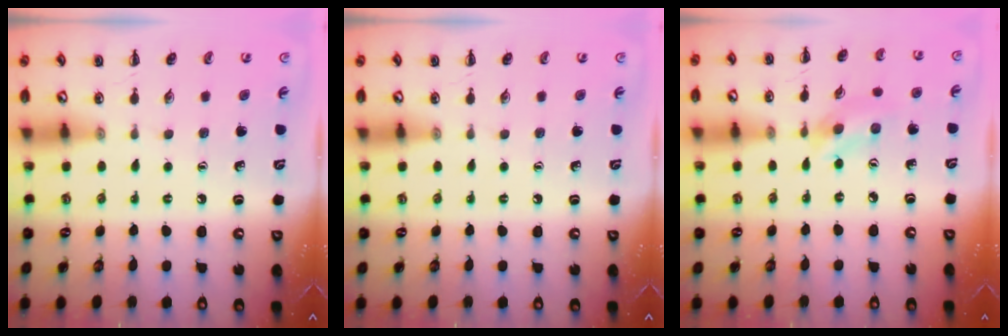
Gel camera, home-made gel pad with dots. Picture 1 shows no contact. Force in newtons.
{"total": 0.0}
{"total": 4.1, "press": 4.0, "slide": 0.6}